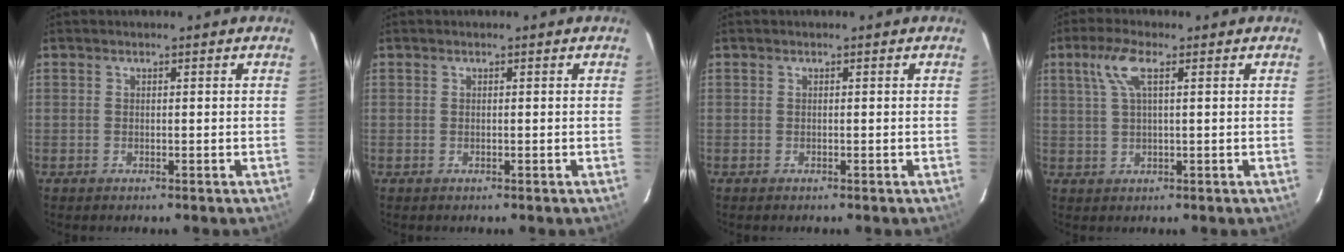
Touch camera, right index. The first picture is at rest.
{"total": 0.0}
{"total": 0.0}
{"total": 5.2, "force": [2.0, 1.0, 4.7], "torque": [-0.099, 0.009, 0.043]}